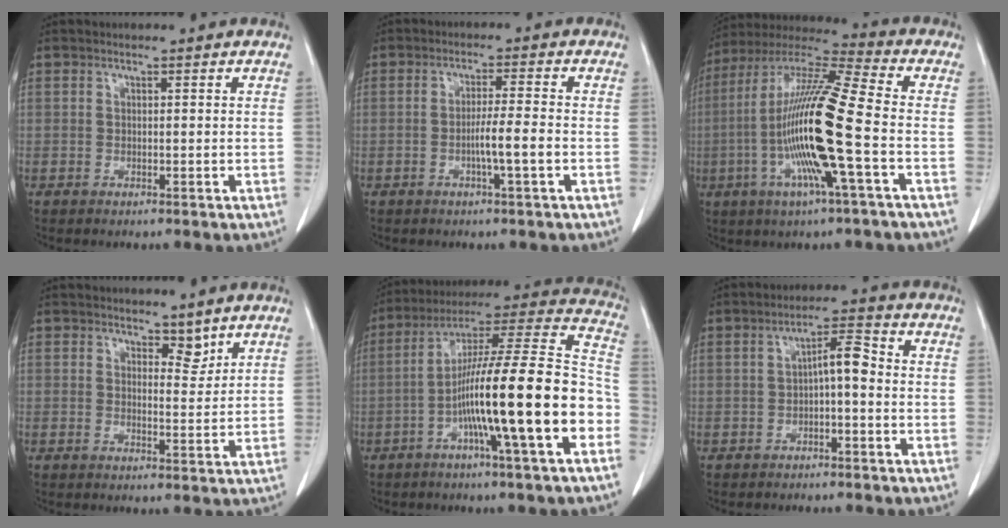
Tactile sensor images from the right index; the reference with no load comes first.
{"total": 4.5, "force": [-1.4, -0.5, 4.2], "torque": [-0.074, -0.001, -0.026]}
{"total": 18.2, "force": [-3.8, 0.3, 17.8], "torque": [-0.354, -0.006, -0.084]}
{"total": 2.6, "force": [2.2, 1.2, 0.9], "torque": [-0.007, -0.007, 0.034]}
{"total": 21.4, "force": [-6.5, 0.2, 20.4], "torque": [-0.300, 0.009, -0.115]}
{"total": 4.6, "force": [-0.5, 1.1, 4.4], "torque": [-0.071, 0.020, -0.009]}